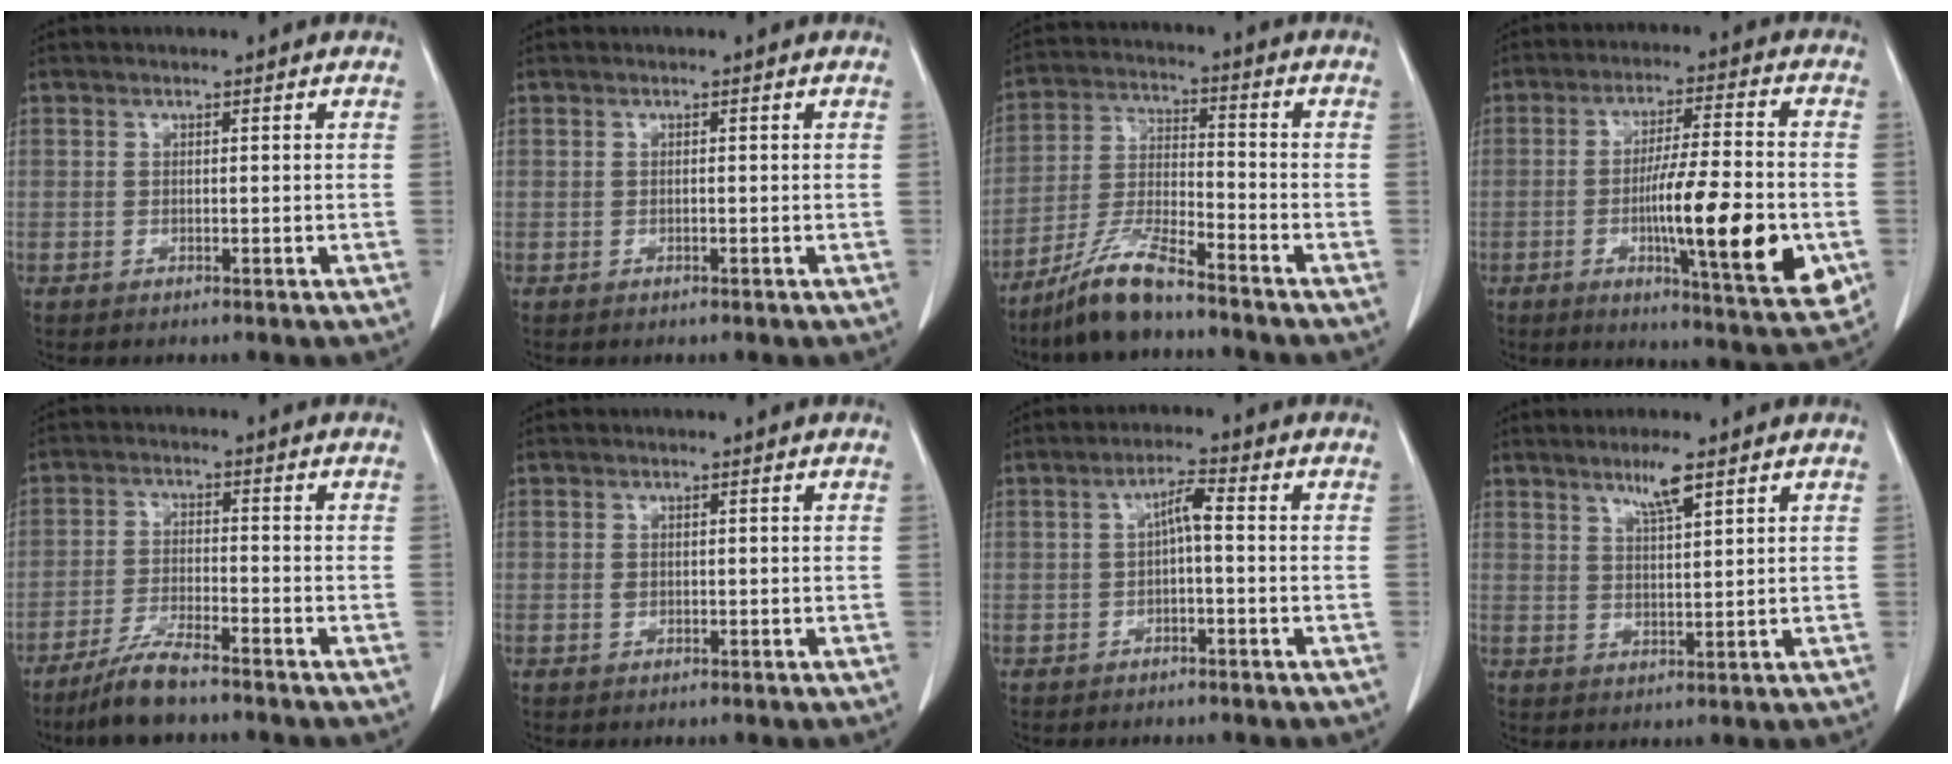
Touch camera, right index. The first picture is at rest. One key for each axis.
{"total": 0.0}
{"total": 9.3, "fx": -7.4, "fy": 0.9, "fz": 5.4, "tx": -0.116, "ty": -0.017, "tz": -0.148}
{"total": 17.5, "fx": -3.7, "fy": 1.8, "fz": 17.0, "tx": -0.243, "ty": -0.014, "tz": -0.050}
{"total": 6.4, "fx": -5.3, "fy": 0.5, "fz": 3.6, "tx": -0.077, "ty": -0.018, "tz": -0.103}
{"total": 0.7, "fx": 0.0, "fy": 0.6, "fz": 0.5, "tx": -0.007, "ty": 0.002, "tz": 0.002}
{"total": 3.3, "fx": -0.2, "fy": 0.6, "fz": 3.2, "tx": -0.057, "ty": 0.013, "tz": -0.002}
{"total": 4.2, "fx": 2.9, "fy": 0.1, "fz": 3.1, "tx": -0.057, "ty": -0.003, "tz": 0.052}